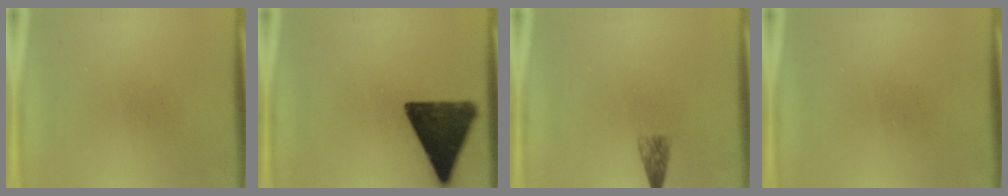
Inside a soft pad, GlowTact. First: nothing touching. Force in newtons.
{"total": 14.6}
{"total": 2.0}
{"total": 0.0}